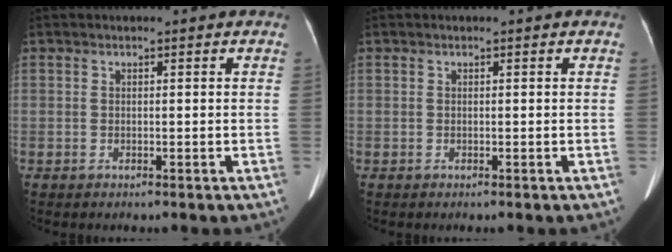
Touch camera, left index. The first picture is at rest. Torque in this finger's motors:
{"motor_torque": [0.00, 0.01, 0.01, 0.00]}